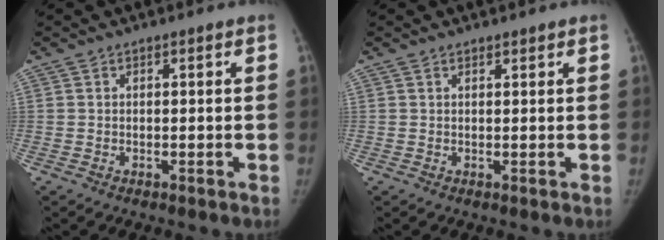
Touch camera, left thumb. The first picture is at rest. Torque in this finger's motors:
{"motor_torque": [-0.53, 0.03, -0.23, 0.16, -0.03]}